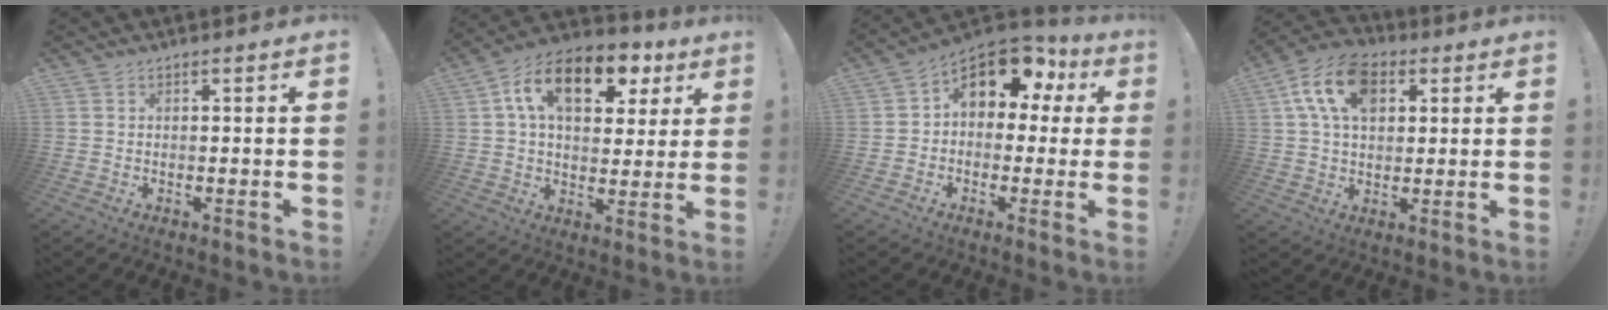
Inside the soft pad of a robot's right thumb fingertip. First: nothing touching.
{"total": 16.7, "force": [7.0, 9.7, 11.6], "torque": [-0.191, -0.017, 0.121]}
{"total": 11.3, "force": [5.2, 6.8, 7.3], "torque": [-0.109, -0.028, 0.094]}
{"total": 14.3, "force": [5.3, 9.3, 9.4], "torque": [-0.167, 0.001, 0.100]}